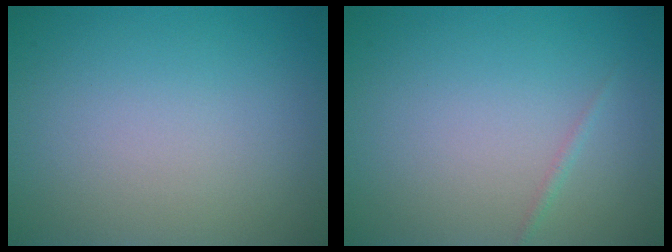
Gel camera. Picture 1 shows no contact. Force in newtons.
{"total": 0.6, "press": 0.5, "slide": 0.0}